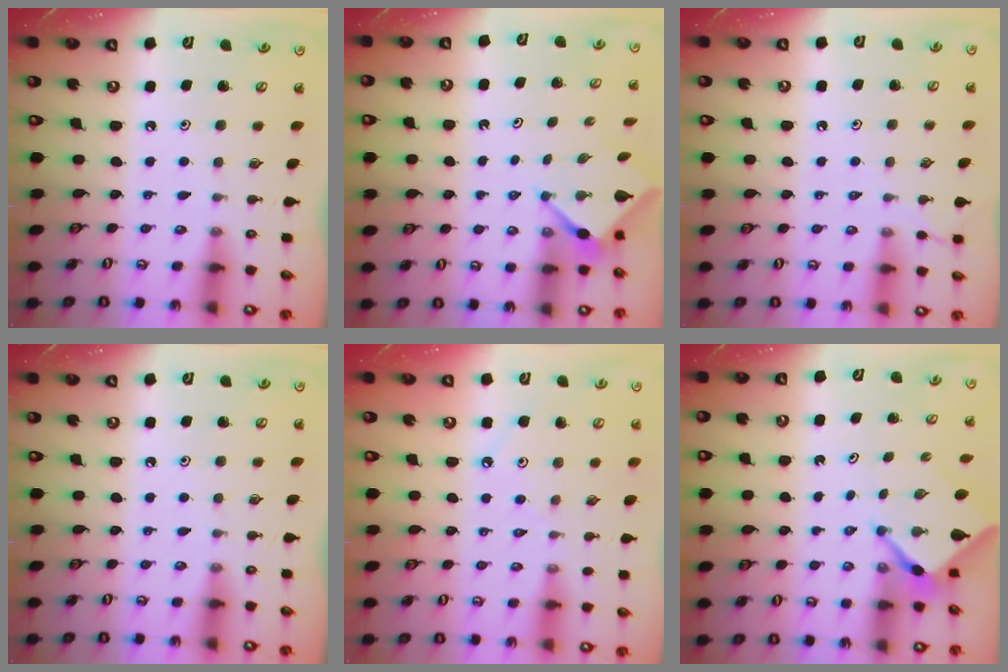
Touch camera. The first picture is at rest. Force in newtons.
{"total": 3.1, "press": 3.1, "slide": 0.3}
{"total": 1.8, "press": 1.8, "slide": 0.4}
{"total": 0.0}
{"total": 2.2, "press": 2.2, "slide": 0.3}
{"total": 2.9, "press": 2.9, "slide": 0.4}